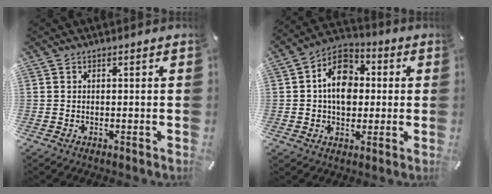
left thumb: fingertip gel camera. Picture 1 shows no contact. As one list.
[{"total": 11.6, "force": [0.2, 9.0, 7.2], "torque": [-0.121, 0.010, 0.001]}]